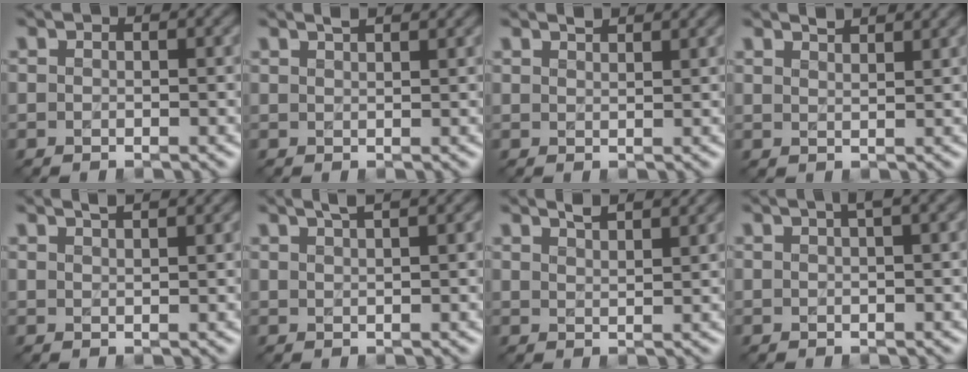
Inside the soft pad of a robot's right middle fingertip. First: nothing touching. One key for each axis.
{"total": 2.5, "fx": 1.9, "fy": 0.8, "fz": 1.3, "tx": 0.001, "ty": 0.011, "tz": 0.008}
{"total": 1.8, "fx": 1.6, "fy": 0.3, "fz": 0.7, "tx": -0.005, "ty": 0.002, "tz": 0.019}
{"total": 2.4, "fx": 2.1, "fy": 0.5, "fz": 0.9, "tx": -0.005, "ty": 0.006, "tz": 0.026}
{"total": 3.0, "fx": 2.3, "fy": 1.0, "fz": 1.7, "tx": 0.003, "ty": 0.015, "tz": 0.008}
{"total": 2.8, "fx": 2.0, "fy": 0.7, "fz": 1.8, "tx": -0.005, "ty": 0.014, "tz": 0.015}
{"total": 3.3, "fx": 2.7, "fy": 0.9, "fz": 1.7, "tx": -0.006, "ty": 0.013, "tz": 0.027}
{"total": 3.3, "fx": 1.8, "fy": 1.0, "fz": 2.6, "tx": -0.018, "ty": 0.009, "tz": 0.013}